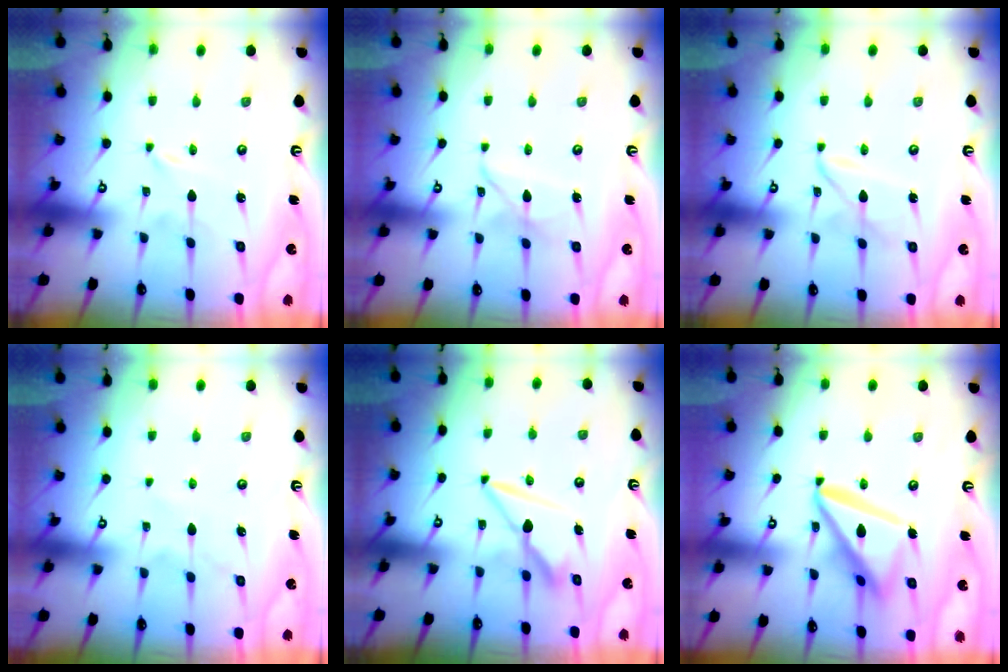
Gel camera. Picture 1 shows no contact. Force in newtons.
{"total": 6.1, "press": 6.1, "slide": 0.5}
{"total": 4.2, "press": 4.2, "slide": 0.4}
{"total": 5.5, "press": 5.5, "slide": 0.5}
{"total": 7.7, "press": 7.7, "slide": 0.3}
{"total": 15.3, "press": 15.2, "slide": 1.6}